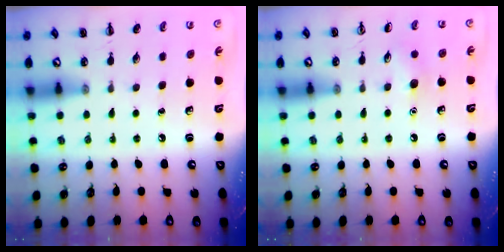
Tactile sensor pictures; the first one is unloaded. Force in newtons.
{"total": 6.6, "press": 6.3, "slide": 1.9}